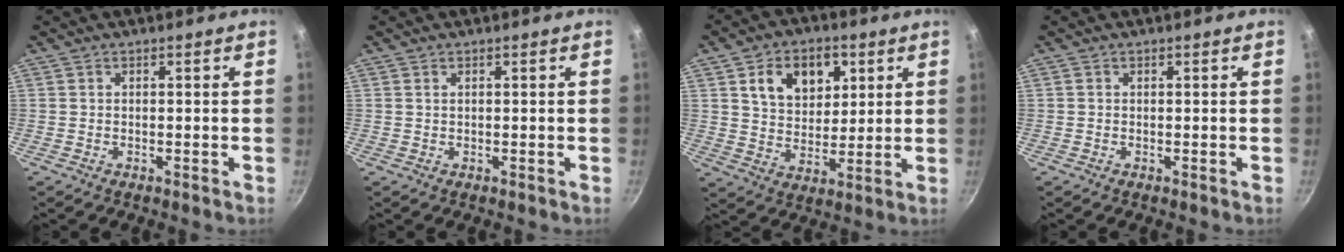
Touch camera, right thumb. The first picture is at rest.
{"total": 0.5, "force": [0.3, 0.3, 0.4], "torque": [-0.007, 0.001, 0.006]}
{"total": 12.3, "force": [4.6, 8.7, 7.3], "torque": [-0.082, -0.014, 0.075]}
{"total": 0.0}